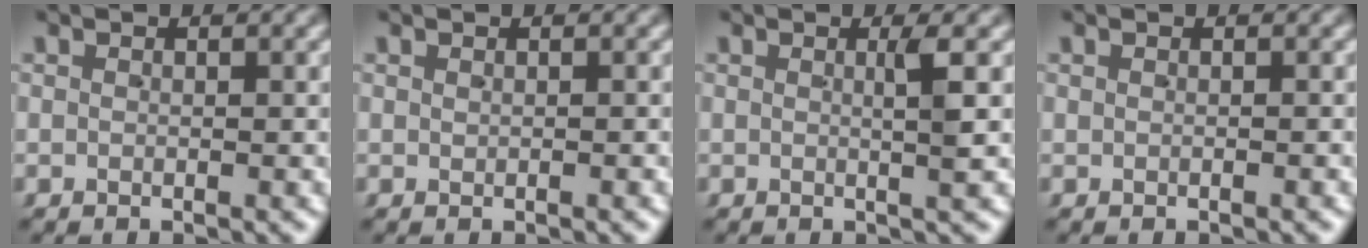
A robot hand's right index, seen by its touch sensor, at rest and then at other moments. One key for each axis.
{"total": 0.0}
{"total": 1.6, "fx": 0.3, "fy": -0.3, "fz": 1.6, "tx": -0.021, "ty": -0.001, "tz": 0.005}
{"total": 0.0}